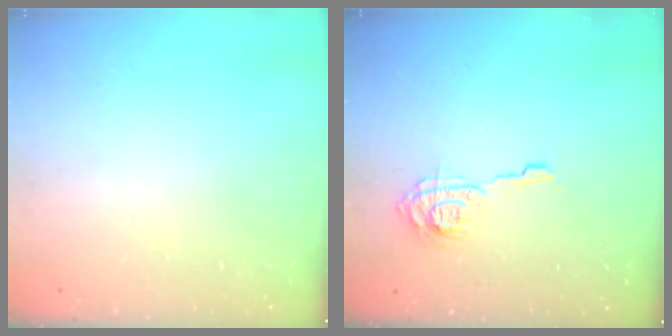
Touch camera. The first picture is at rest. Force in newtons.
{"total": 9.5, "press": 9.4, "slide": 0.6}